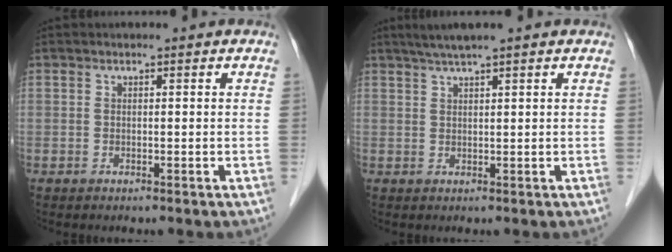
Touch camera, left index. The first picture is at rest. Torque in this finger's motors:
{"motor_torque": [0.12, -0.09, 0.14, 0.04]}